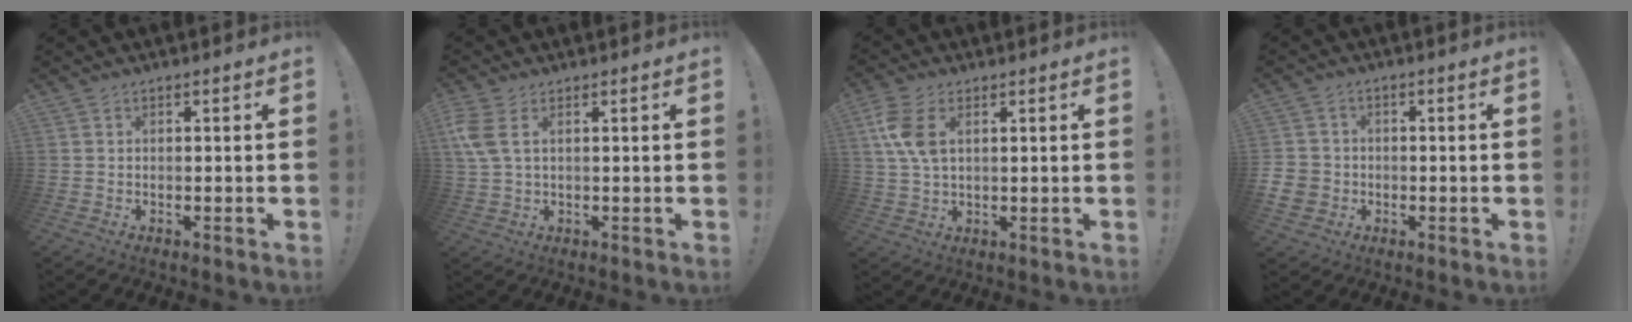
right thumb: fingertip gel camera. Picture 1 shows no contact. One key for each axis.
{"total": 5.4, "fx": 1.8, "fy": 2.2, "fz": 4.7, "tx": -0.110, "ty": -0.006, "tz": 0.030}
{"total": 8.4, "fx": 2.6, "fy": 4.6, "fz": 6.6, "tx": -0.143, "ty": -0.004, "tz": 0.047}
{"total": 5.8, "fx": -1.6, "fy": 5.3, "fz": 1.8, "tx": -0.043, "ty": 0.011, "tz": -0.029}